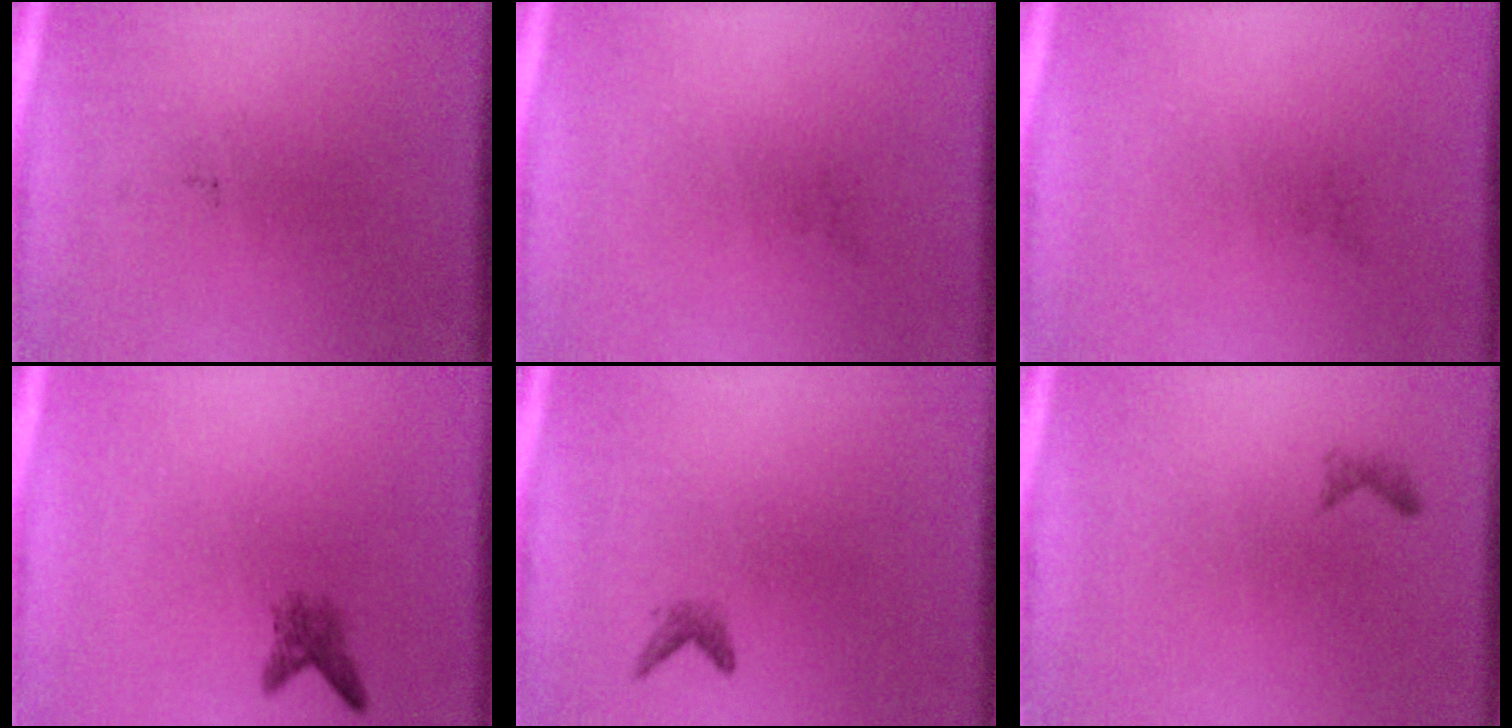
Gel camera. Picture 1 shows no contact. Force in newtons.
{"total": 0.0}
{"total": 0.0}
{"total": 2.1}
{"total": 0.9}
{"total": 0.6}